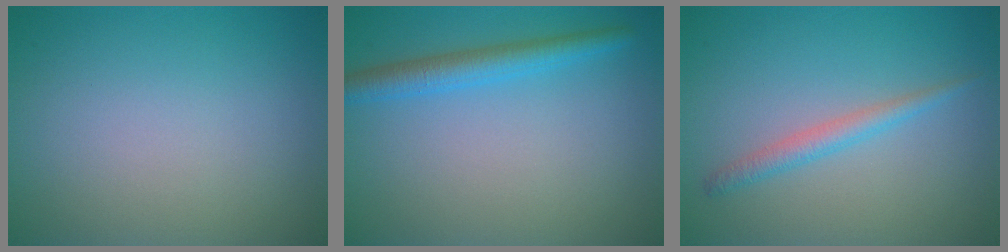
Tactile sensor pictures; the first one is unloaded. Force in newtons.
{"total": 3.0, "press": 3.0, "slide": 0.2}
{"total": 1.8, "press": 1.8, "slide": 0.1}